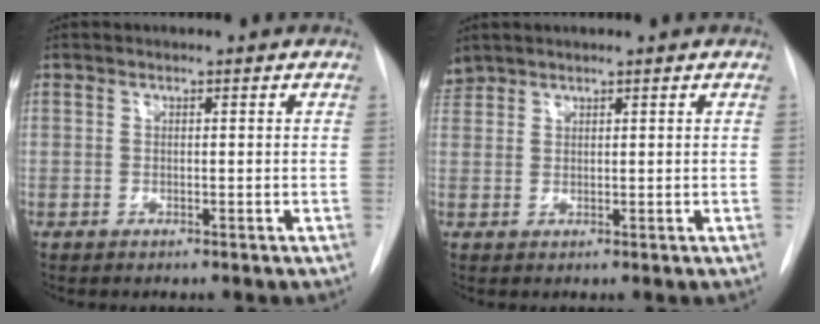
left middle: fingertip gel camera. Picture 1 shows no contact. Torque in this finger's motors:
{"motor_torque": [0.30, -0.36, 0.02, -0.02]}